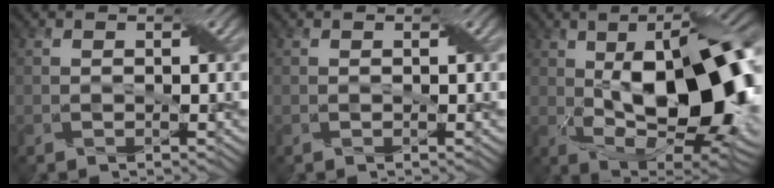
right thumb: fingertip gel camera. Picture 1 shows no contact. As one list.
[{"total": 0.0}, {"total": 19.0, "force": [0.7, 9.0, 16.7], "torque": [-0.237, 0.002, 0.003]}]